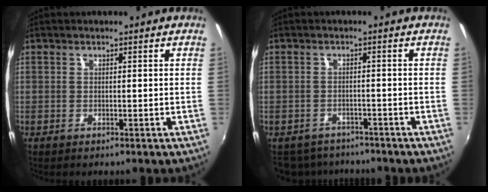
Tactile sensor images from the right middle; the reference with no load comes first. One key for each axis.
{"total": 8.0, "fx": -7.0, "fy": 3.2, "fz": 1.8, "tx": -0.053, "ty": -0.008, "tz": -0.101}